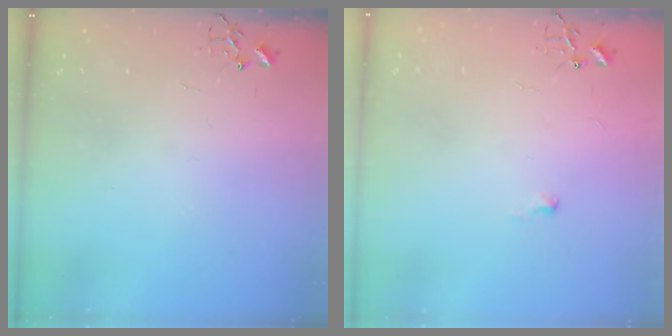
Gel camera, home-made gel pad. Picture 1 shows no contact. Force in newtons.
{"total": 3.6, "press": 3.5, "slide": 0.5}